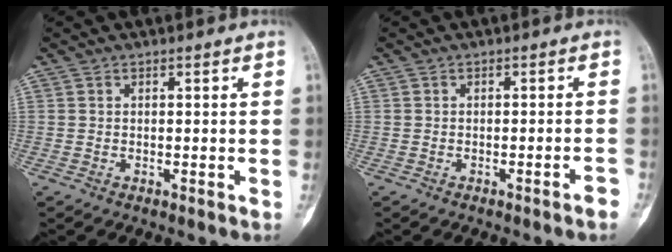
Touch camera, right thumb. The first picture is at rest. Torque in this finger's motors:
{"motor_torque": [-0.26, 0.13, -0.20, 0.09, -0.08]}